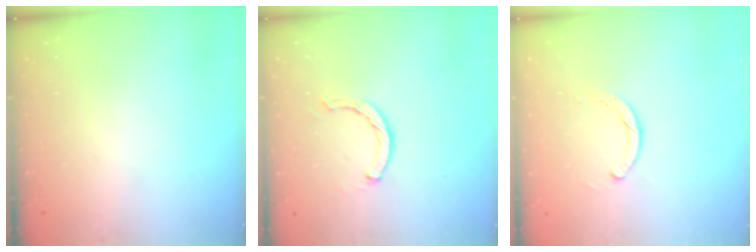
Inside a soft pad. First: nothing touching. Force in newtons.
{"total": 2.1, "press": 2.1, "slide": 0.3}
{"total": 1.8, "press": 1.8, "slide": 0.2}